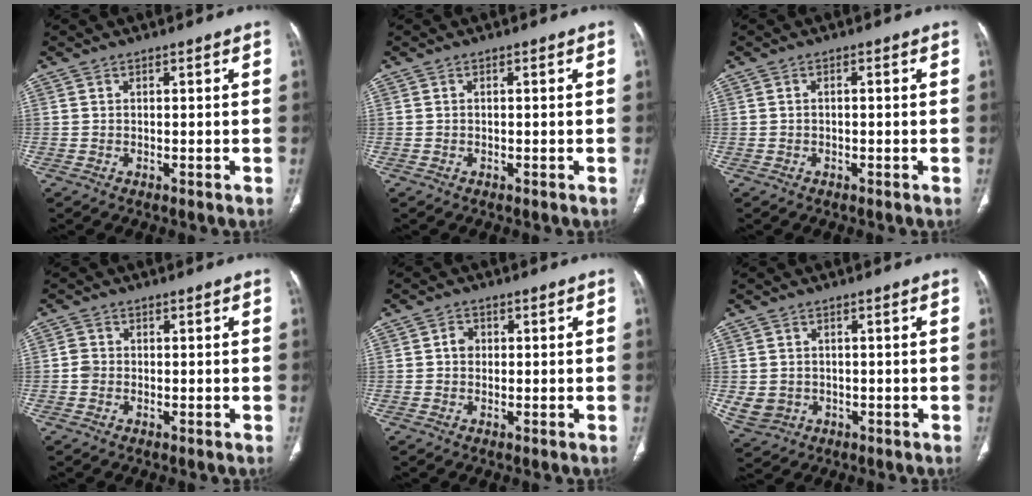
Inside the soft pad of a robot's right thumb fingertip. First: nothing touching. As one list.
[{"total": 0.0}, {"total": 0.7, "force": [-0.2, 0.4, 0.6], "torque": [-0.013, 0.005, -0.004]}, {"total": 1.7, "force": [-0.5, 1.5, 0.8], "torque": [-0.008, 0.006, -0.013]}, {"total": 2.1, "force": [0.1, 1.9, 1.1], "torque": [-0.007, 0.006, -0.002]}, {"total": 4.6, "force": [-0.6, 4.2, 1.9], "torque": [-0.040, 0.003, 0.005]}]